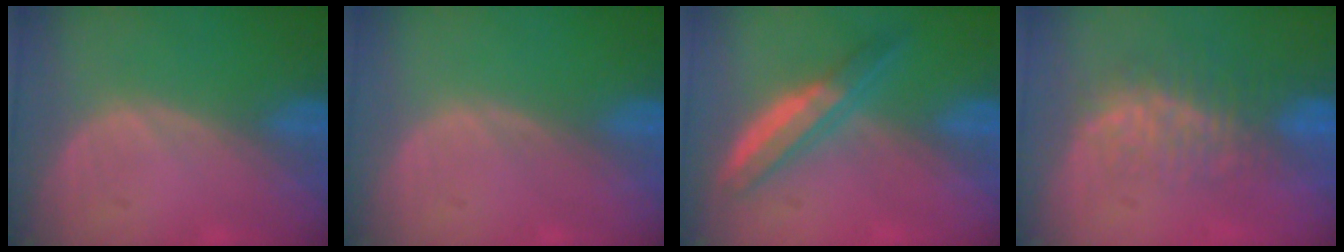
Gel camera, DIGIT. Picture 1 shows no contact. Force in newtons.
{"total": 0.0}
{"total": 5.2, "press": 5.1, "slide": 0.9}
{"total": 7.6, "press": 7.1, "slide": 2.9}